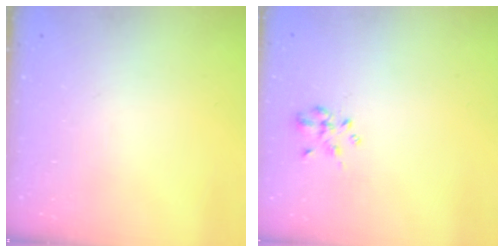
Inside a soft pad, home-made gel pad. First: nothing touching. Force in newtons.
{"total": 2.4, "press": 2.3, "slide": 0.9}